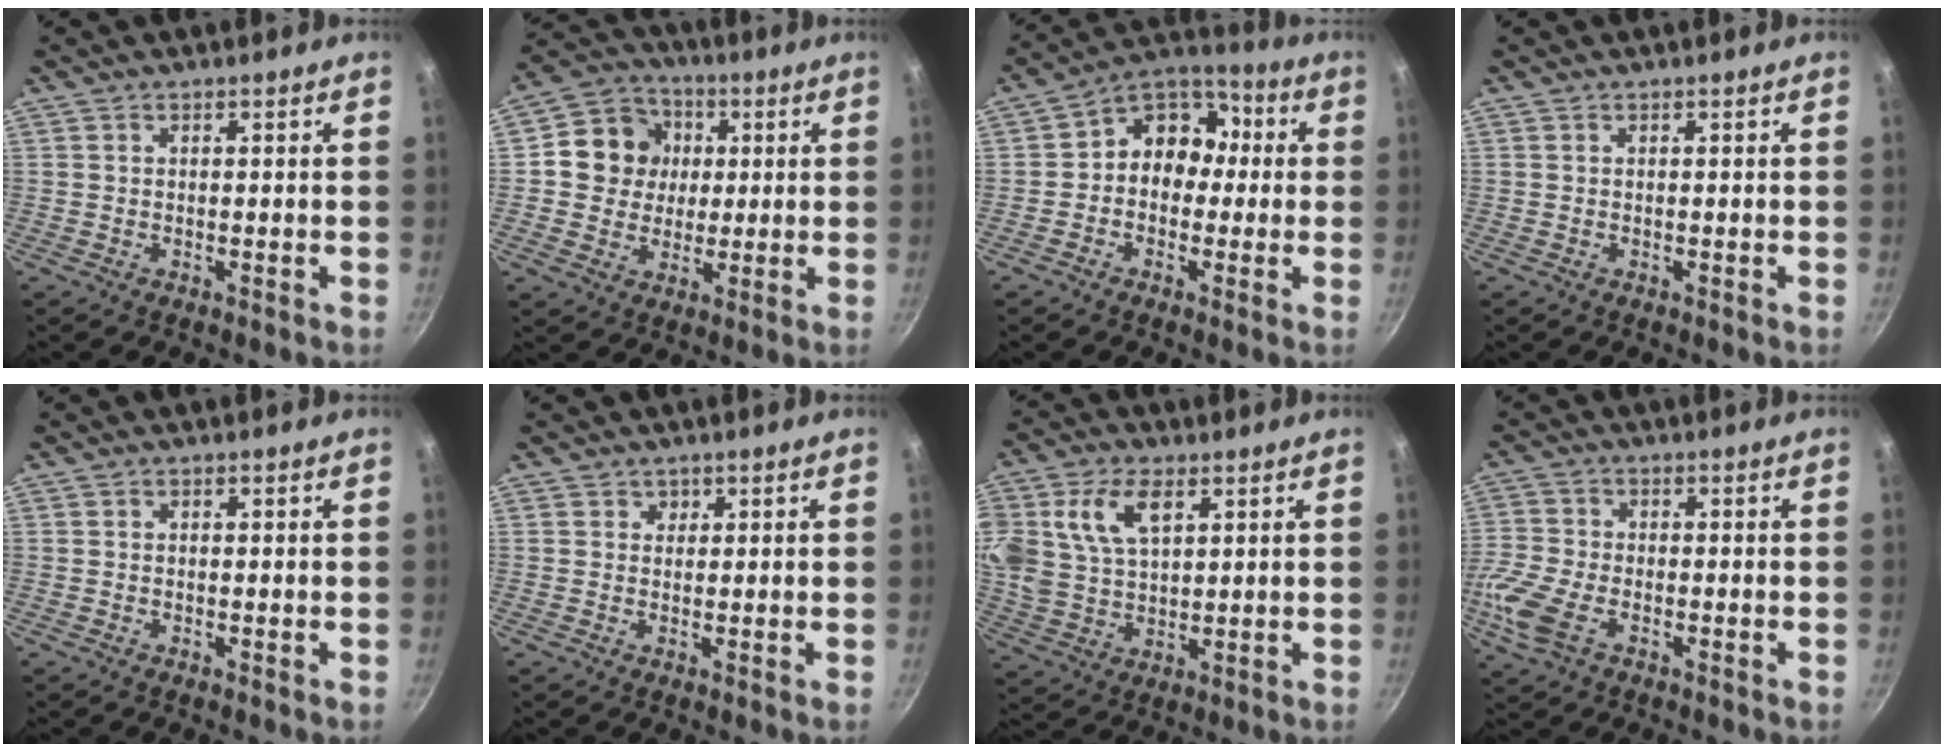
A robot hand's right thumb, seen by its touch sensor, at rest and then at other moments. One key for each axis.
{"total": 11.2, "fx": 1.8, "fy": 10.3, "fz": 4.2, "tx": -0.039, "ty": 0.013, "tz": 0.019}
{"total": 11.1, "fx": 0.0, "fy": 9.2, "fz": 6.3, "tx": -0.042, "ty": 0.039, "tz": -0.026}
{"total": 0.0}
{"total": 0.5, "fx": 0.0, "fy": 0.5, "fz": 0.2, "tx": -0.003, "ty": 0.004, "tz": 0.000}
{"total": 1.3, "fx": 0.6, "fy": 1.2, "fz": 0.1, "tx": 0.011, "ty": -0.003, "tz": 0.006}
{"total": 13.5, "fx": 4.9, "fy": 8.5, "fz": 9.2, "tx": -0.175, "ty": -0.004, "tz": 0.098}
{"total": 9.1, "fx": -3.4, "fy": 5.3, "fz": 6.5, "tx": -0.154, "ty": 0.006, "tz": -0.079}